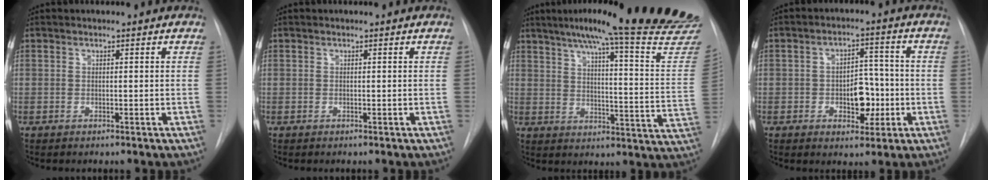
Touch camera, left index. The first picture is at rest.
{"total": 0.0}
{"total": 27.3, "force": [24.2, -0.5, 12.4], "torque": [-0.179, -0.102, 0.293]}
{"total": 6.6, "force": [-1.8, 3.9, 5.0], "torque": [-0.067, 0.013, -0.021]}